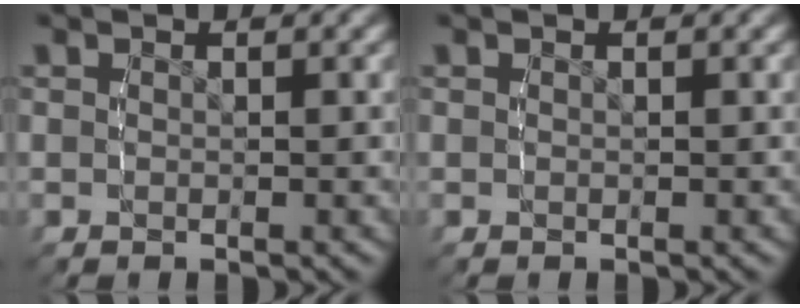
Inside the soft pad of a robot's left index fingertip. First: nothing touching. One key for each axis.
{"total": 0.0}